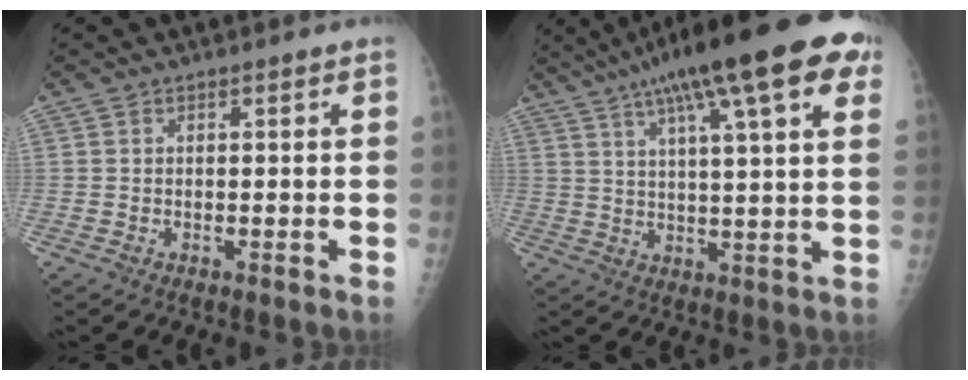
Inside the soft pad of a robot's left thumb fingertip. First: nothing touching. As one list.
[{"total": 23.0, "force": [12.1, 5.1, 18.9], "torque": [-0.286, 0.015, 0.172]}]